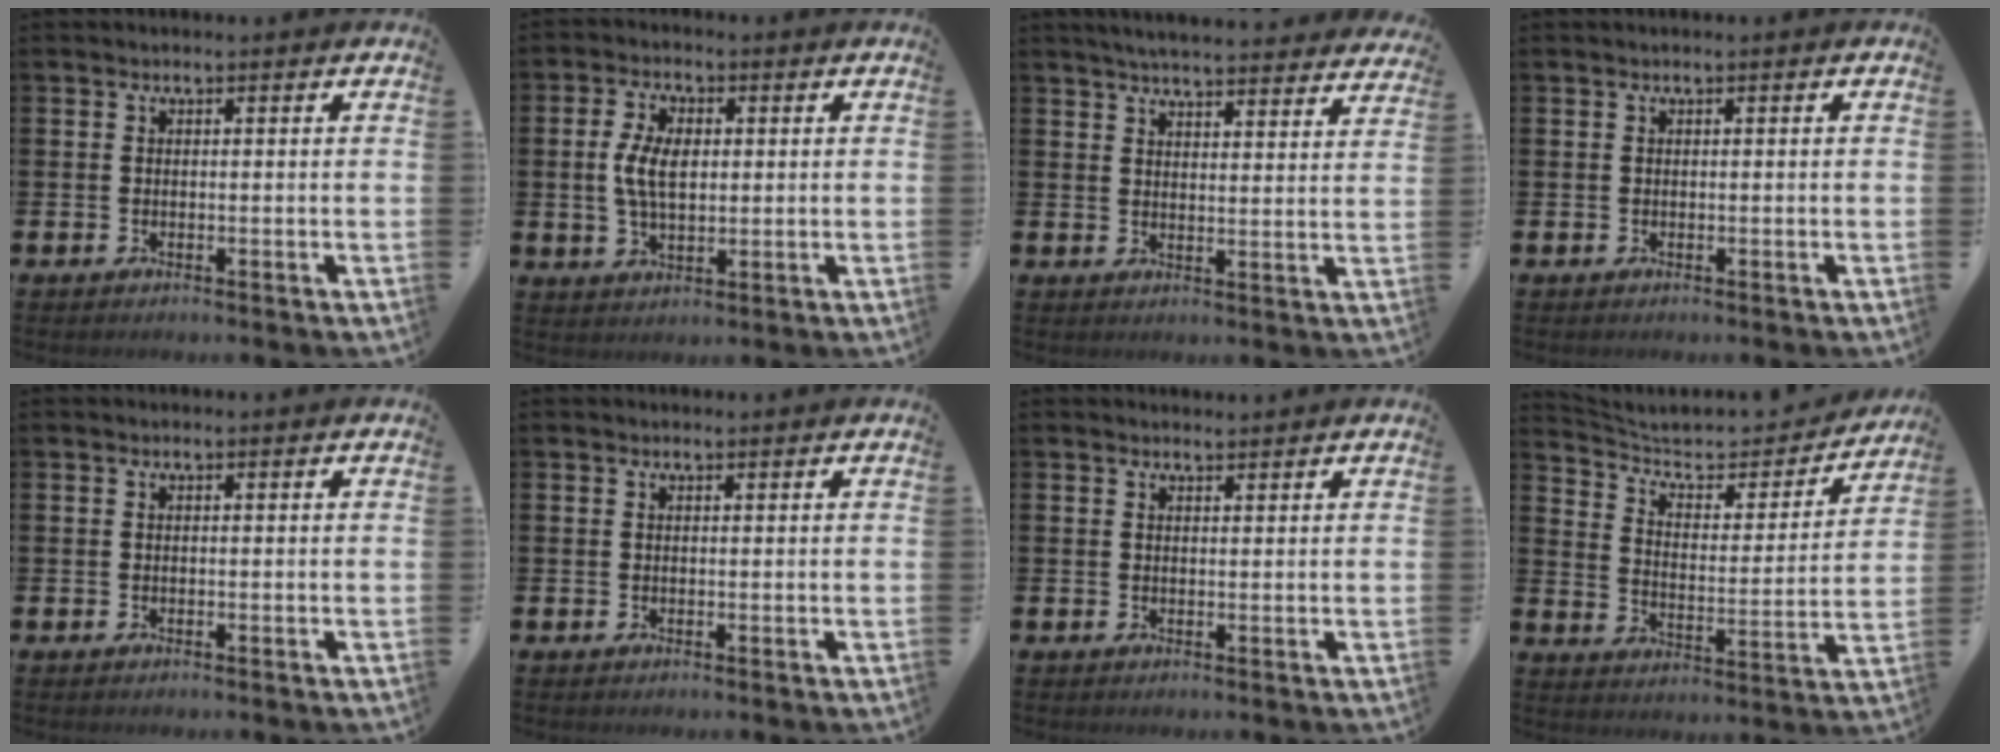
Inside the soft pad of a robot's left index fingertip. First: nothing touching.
{"total": 5.7, "force": [0.8, 3.3, 4.6], "torque": [-0.082, 0.009, 0.012]}
{"total": 5.0, "force": [4.9, 0.2, 0.9], "torque": [-0.028, -0.028, 0.087]}
{"total": 0.0}
{"total": 0.0}
{"total": 0.0}
{"total": 1.2, "force": [1.2, 0.1, 0.0], "torque": [0.005, -0.004, 0.022]}
{"total": 6.9, "force": [6.0, 2.6, 2.2], "torque": [-0.076, -0.042, 0.098]}